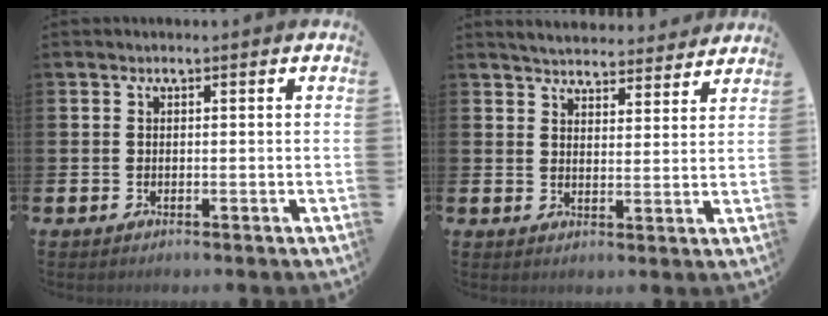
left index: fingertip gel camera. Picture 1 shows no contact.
{"total": 4.7, "force": [4.7, 0.7, 0.1], "torque": [-0.015, -0.030, 0.082]}